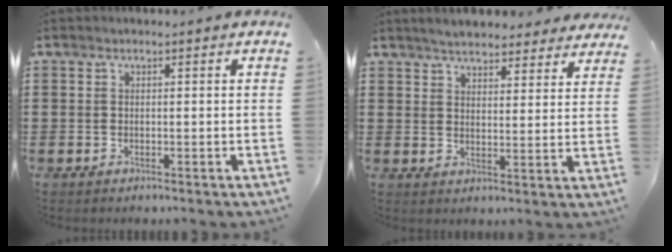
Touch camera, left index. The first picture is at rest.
{"total": 4.7, "force": [4.5, 0.7, 0.9], "torque": [-0.035, -0.012, 0.083]}